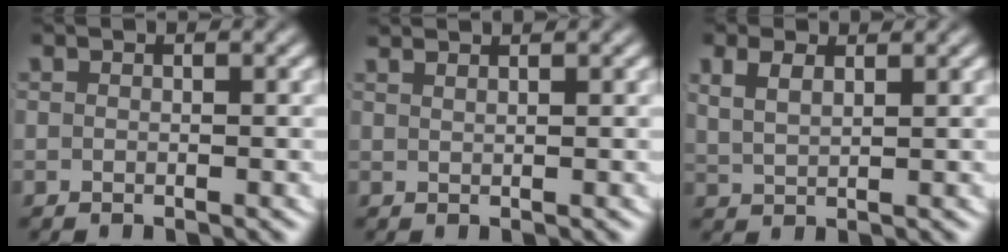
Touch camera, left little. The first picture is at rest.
{"total": 1.6, "force": [1.5, -0.5, 0.3], "torque": [-0.003, -0.001, 0.030]}
{"total": 2.3, "force": [1.5, 1.2, 1.3], "torque": [-0.032, -0.006, 0.035]}